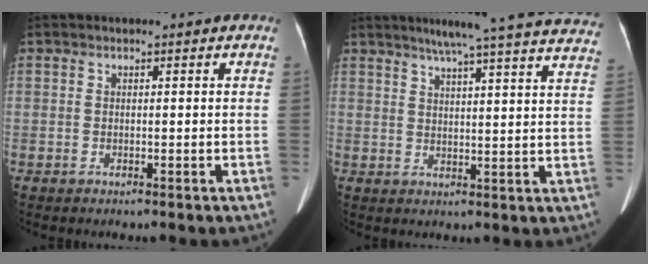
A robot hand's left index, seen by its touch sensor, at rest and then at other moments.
{"total": 24.2, "force": [21.9, 0.7, 10.3], "torque": [-0.145, -0.035, 0.252]}